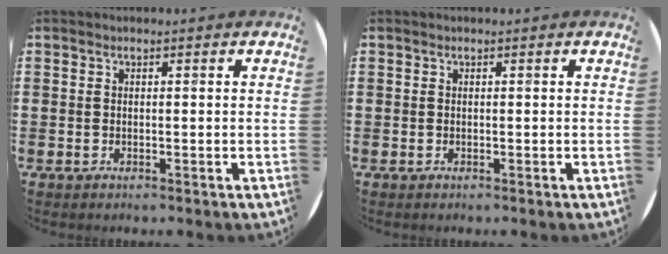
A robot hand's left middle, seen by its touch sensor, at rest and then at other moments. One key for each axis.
{"total": 0.0}